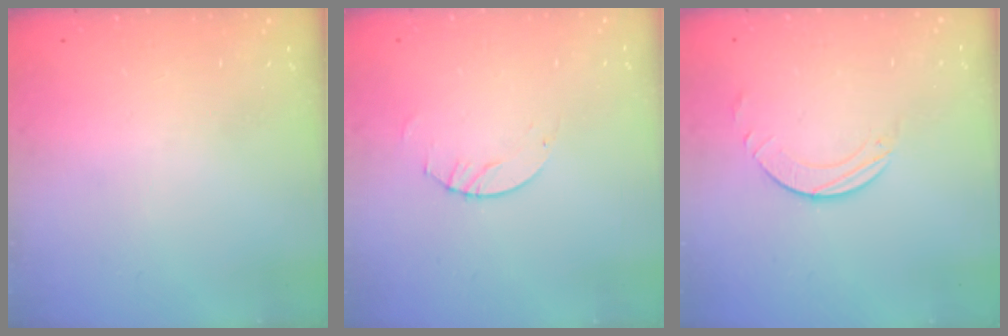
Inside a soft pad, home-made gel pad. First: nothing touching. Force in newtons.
{"total": 2.0, "press": 2.0, "slide": 0.2}
{"total": 1.6, "press": 1.6, "slide": 0.2}